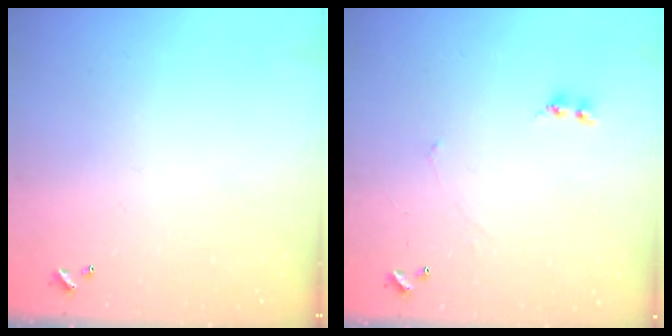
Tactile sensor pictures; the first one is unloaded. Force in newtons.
{"total": 1.6, "press": 1.5, "slide": 0.5}